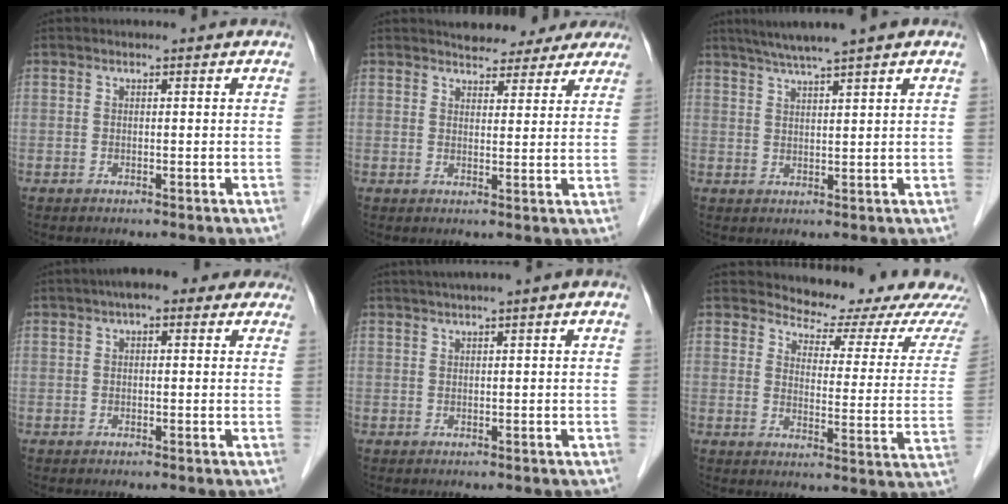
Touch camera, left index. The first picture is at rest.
{"total": 9.4, "force": [8.3, 3.5, 2.6], "torque": [-0.015, 0.012, 0.090]}
{"total": 6.5, "force": [5.1, -0.7, 4.0], "torque": [-0.070, 0.021, 0.084]}
{"total": 5.9, "force": [3.2, 2.7, 4.2], "torque": [-0.051, 0.039, 0.033]}
{"total": 3.4, "force": [1.5, 0.0, 3.1], "torque": [-0.054, 0.016, 0.025]}
{"total": 13.0, "force": [12.2, 3.0, 3.5], "torque": [-0.026, -0.035, 0.126]}